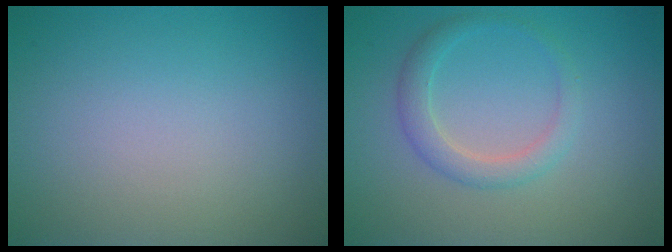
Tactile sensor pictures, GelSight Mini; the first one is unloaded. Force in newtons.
{"total": 2.4, "press": 2.4, "slide": 0.1}